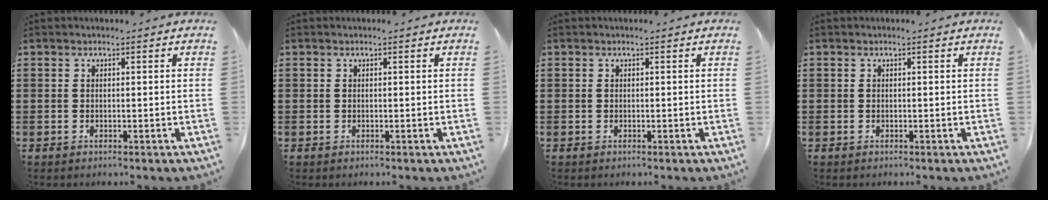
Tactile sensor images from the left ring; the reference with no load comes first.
{"total": 0.0}
{"total": 0.0}
{"total": 0.0}